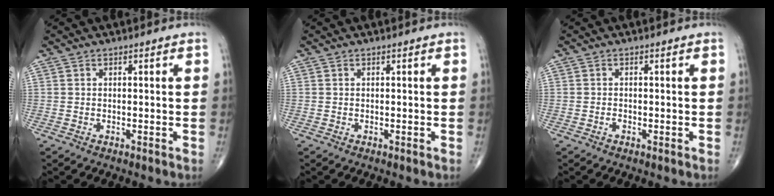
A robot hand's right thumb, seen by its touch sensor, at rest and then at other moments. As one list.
[{"total": 0.0}, {"total": 0.6, "force": [-0.4, 0.3, 0.3], "torque": [-0.003, 0.001, -0.008]}]